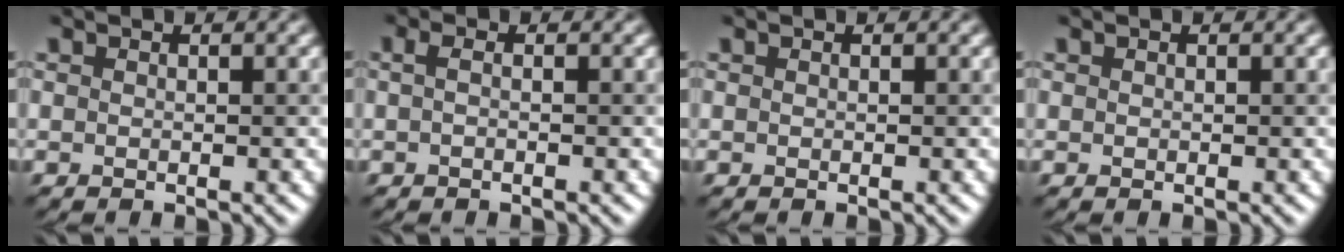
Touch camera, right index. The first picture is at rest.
{"total": 0.9, "force": [-0.1, 0.3, 0.9], "torque": [-0.017, -0.001, -0.004]}
{"total": 0.0}
{"total": 0.0}